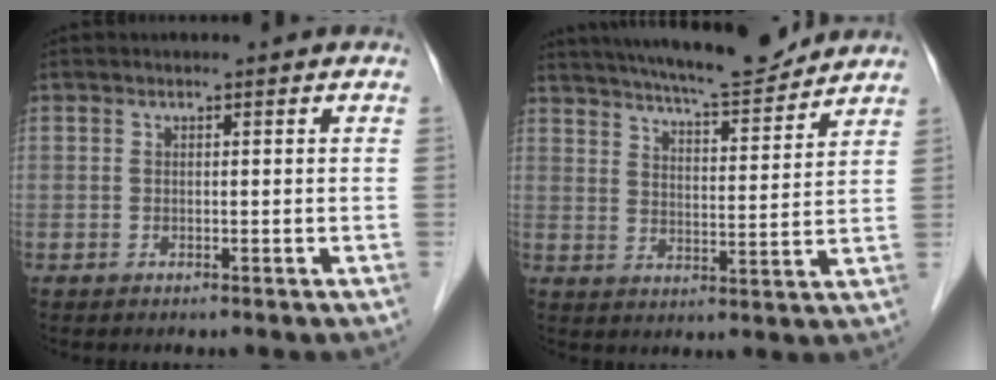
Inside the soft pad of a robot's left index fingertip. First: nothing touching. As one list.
[{"total": 13.9, "force": [12.7, 1.2, 5.5], "torque": [-0.091, -0.002, 0.189]}]